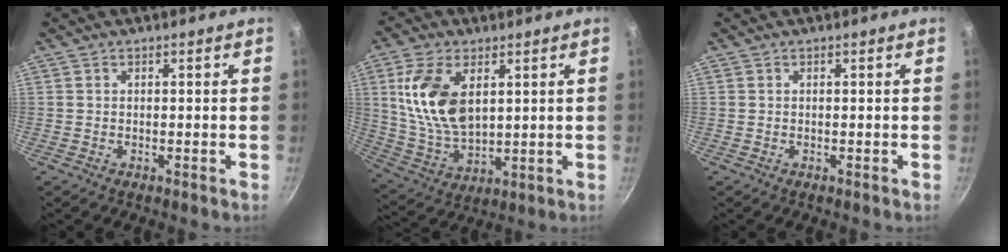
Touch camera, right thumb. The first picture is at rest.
{"total": 14.4, "force": [4.1, 8.2, 11.1], "torque": [-0.204, -0.022, 0.091]}
{"total": 0.0}